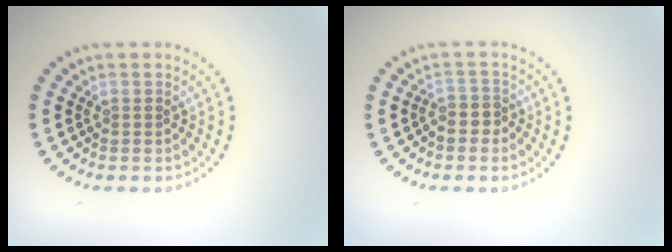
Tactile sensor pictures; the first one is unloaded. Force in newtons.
{"total": 1.5, "press": 1.2, "slide": 0.9}